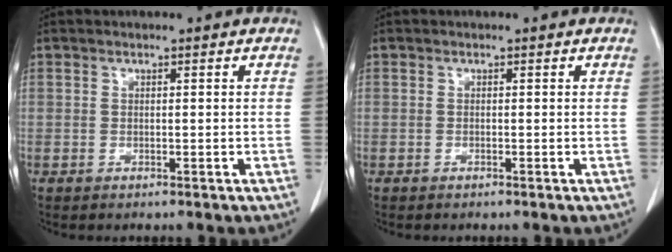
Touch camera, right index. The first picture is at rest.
{"total": 0.0}